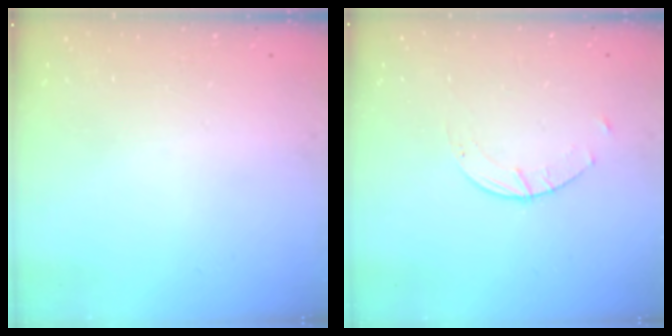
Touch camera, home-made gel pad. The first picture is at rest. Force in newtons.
{"total": 2.0, "press": 2.0, "slide": 0.3}